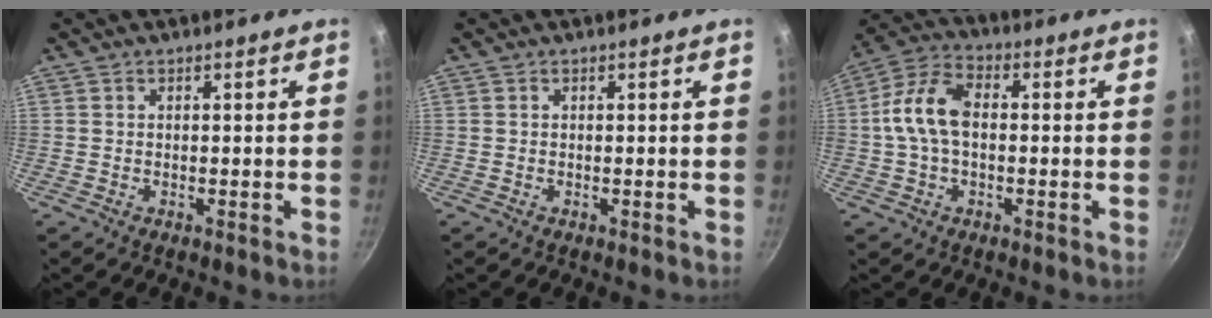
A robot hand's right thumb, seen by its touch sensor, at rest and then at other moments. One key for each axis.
{"total": 0.0}
{"total": 10.5, "fx": 0.2, "fy": 6.4, "fz": 8.4, "tx": -0.158, "ty": 0.034, "tz": -0.010}